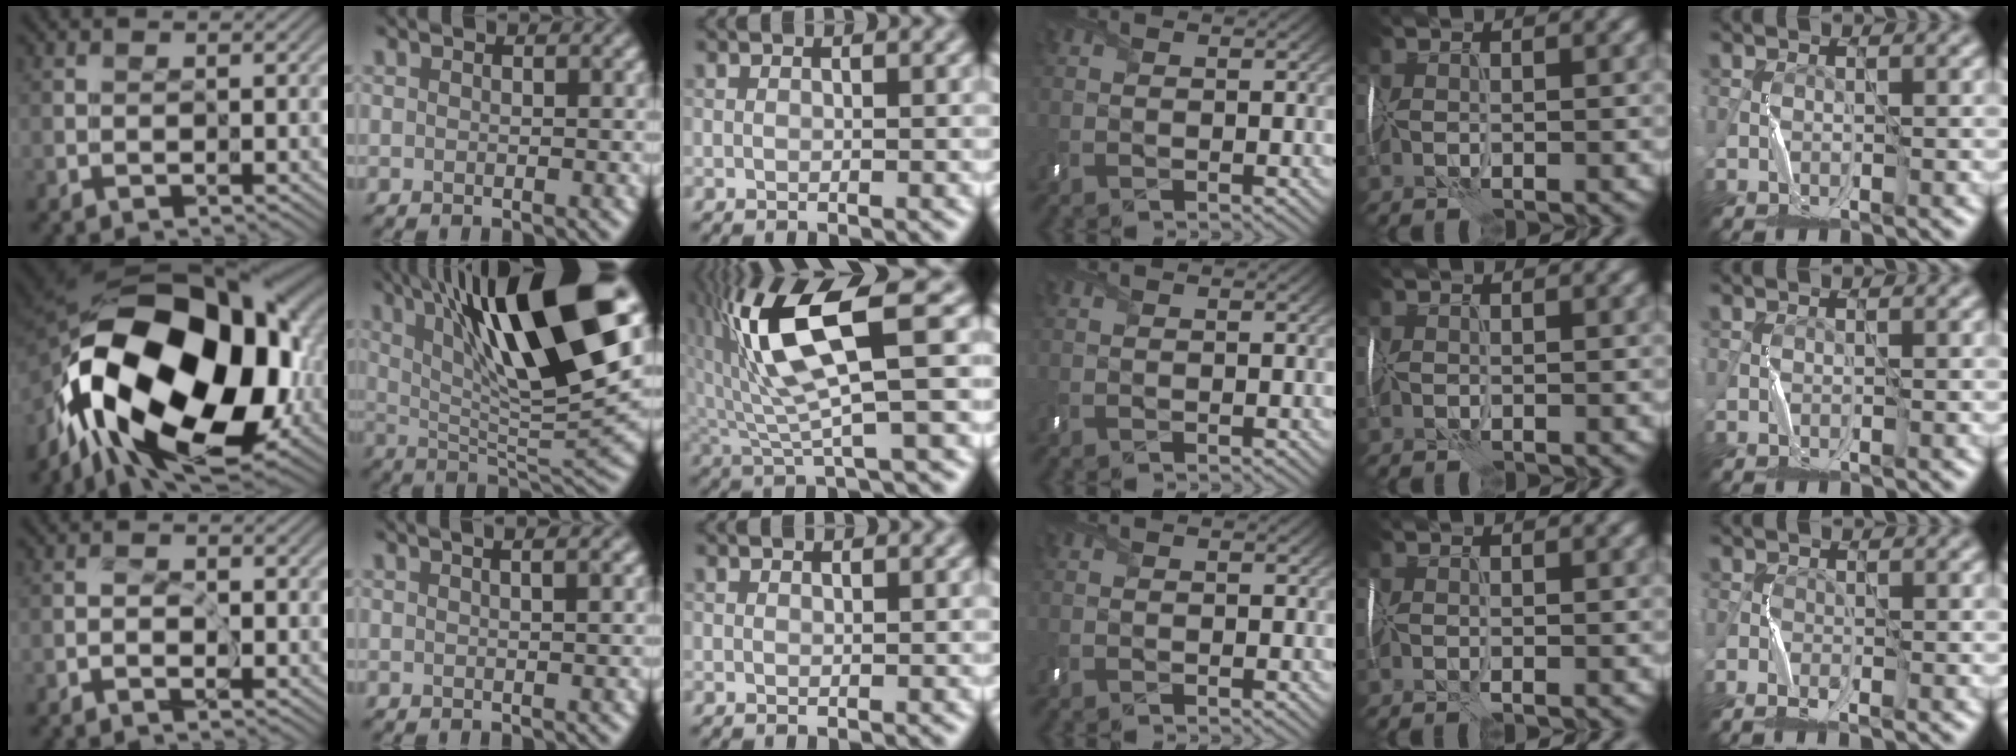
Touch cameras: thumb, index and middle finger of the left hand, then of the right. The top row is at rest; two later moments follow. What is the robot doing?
{"motion": "wrap", "object": "ribbon"}